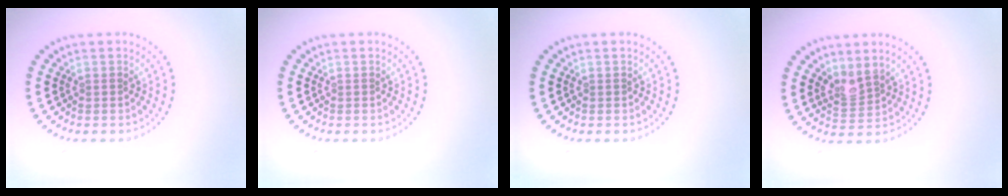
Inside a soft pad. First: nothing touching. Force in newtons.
{"total": 0.0}
{"total": 0.0}
{"total": 2.1, "press": 1.7, "slide": 1.3}